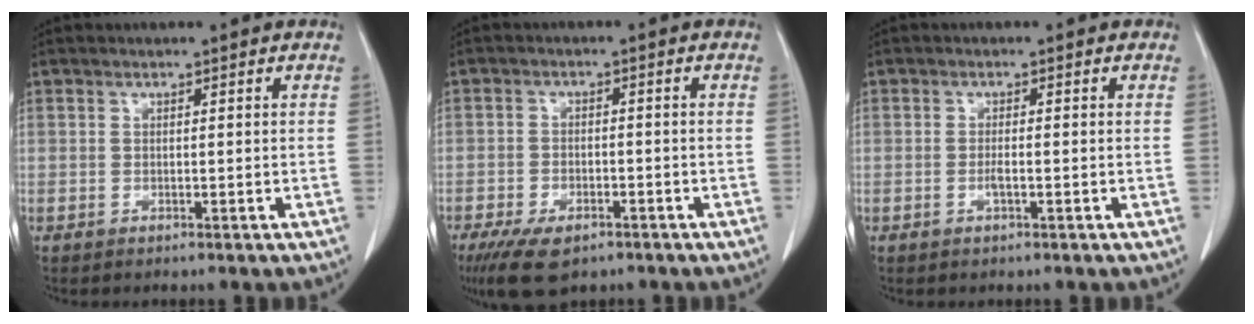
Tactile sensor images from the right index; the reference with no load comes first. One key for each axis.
{"total": 8.1, "fx": -5.5, "fy": 3.4, "fz": 4.9, "tx": -0.084, "ty": -0.010, "tz": -0.091}
{"total": 1.3, "fx": -0.5, "fy": 0.1, "fz": 1.2, "tx": -0.025, "ty": 0.001, "tz": -0.008}